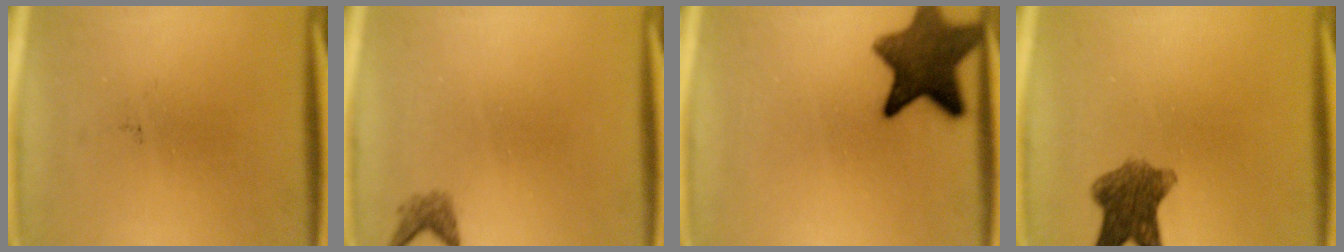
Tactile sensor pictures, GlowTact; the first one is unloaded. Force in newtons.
{"total": 1.4}
{"total": 11.3}
{"total": 7.2}